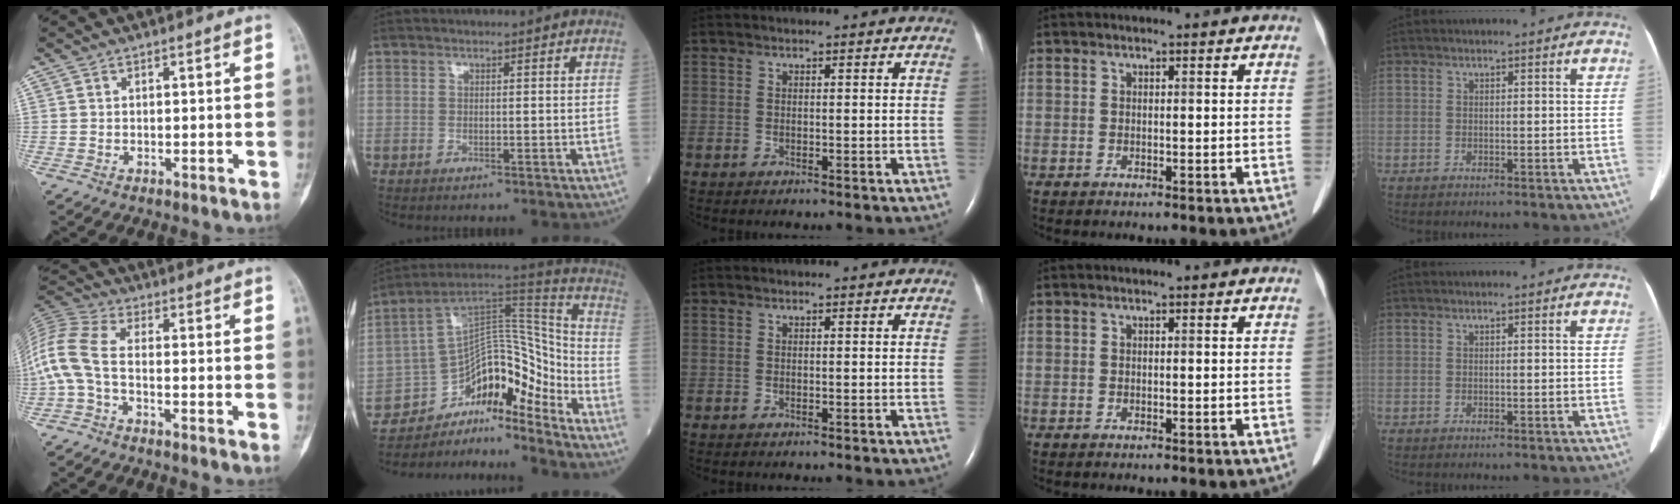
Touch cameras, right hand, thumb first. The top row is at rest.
{"thumb": {"total": 10.9, "force": [-3.0, 4.1, 9.6], "torque": [-0.236, 0.029, -0.068]}, "index": {"total": 11.8, "force": [-10.4, 3.3, 4.4], "torque": [-0.047, 0.087, -0.179]}}